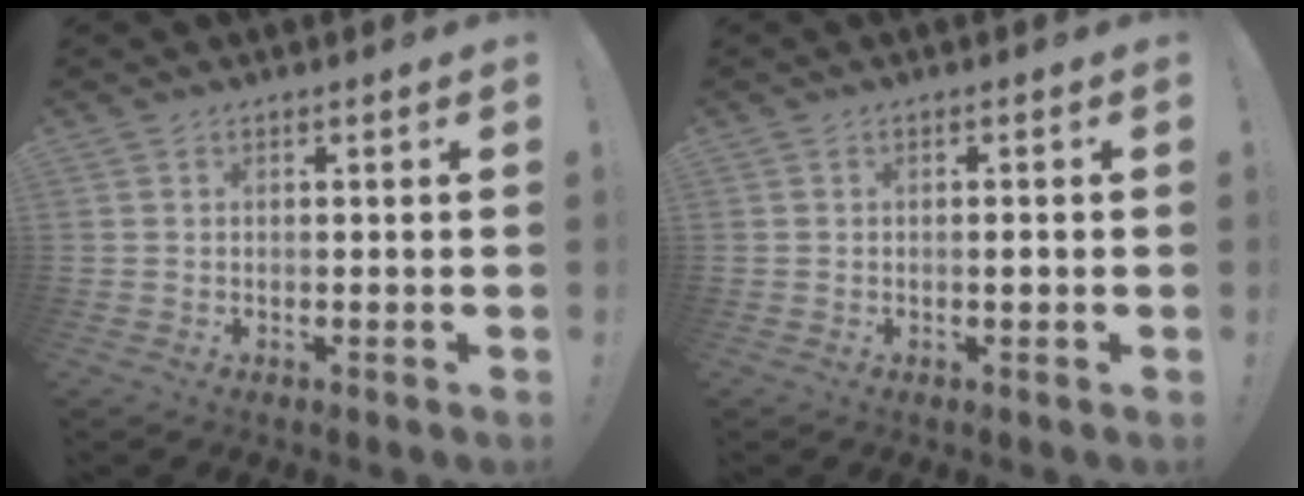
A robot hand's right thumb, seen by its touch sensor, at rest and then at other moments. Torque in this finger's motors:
{"motor_torque": [-0.13, -0.02, 0.16, -0.03, 0.00]}